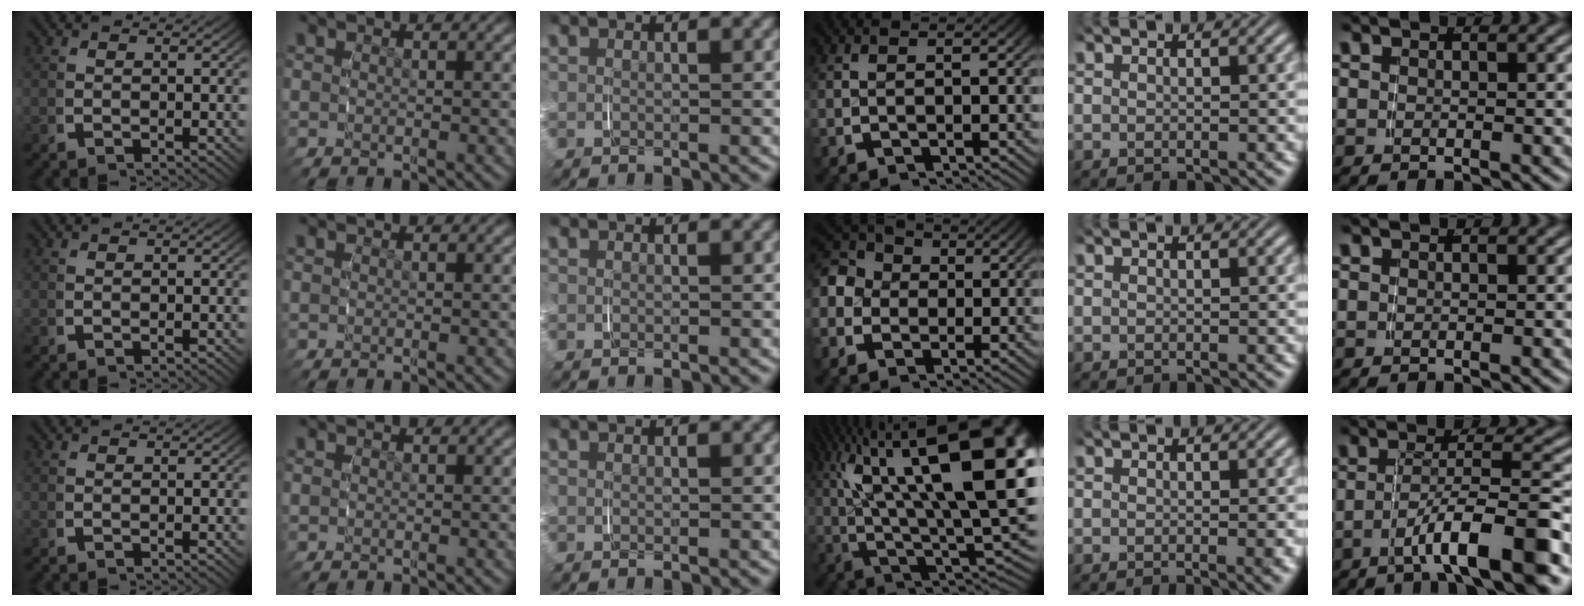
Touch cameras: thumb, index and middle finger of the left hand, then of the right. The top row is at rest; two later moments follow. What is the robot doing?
{"motion": "grasp_and_lifting", "object": "glasses case"}